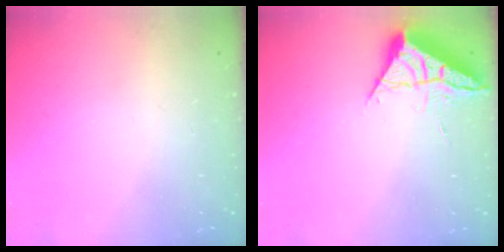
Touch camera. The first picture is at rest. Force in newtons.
{"total": 6.0, "press": 5.9, "slide": 0.4}